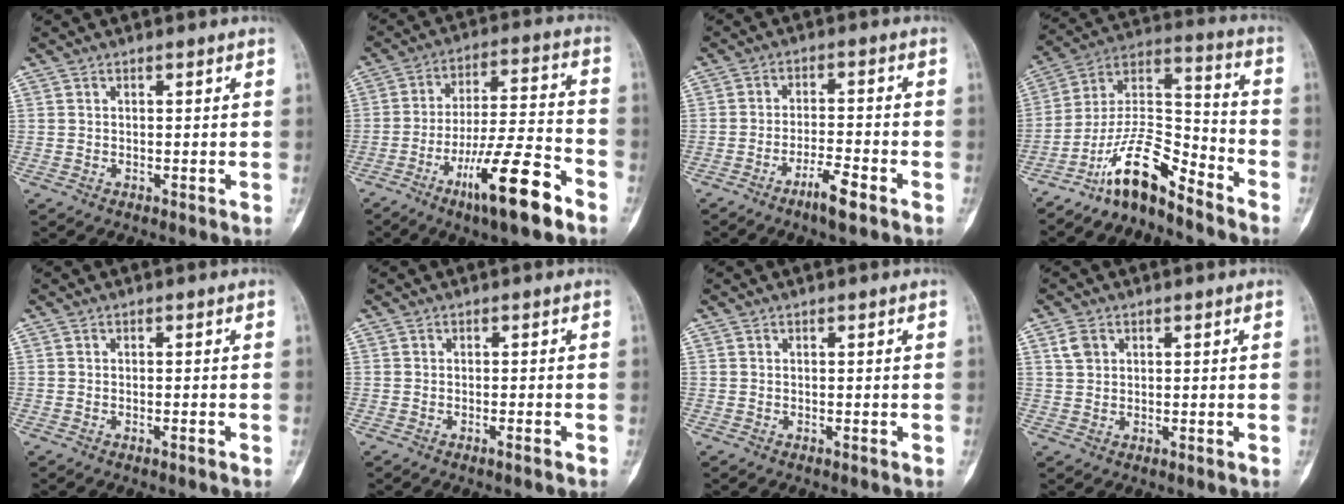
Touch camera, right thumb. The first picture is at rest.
{"total": 16.2, "force": [-9.0, 2.8, 13.1], "torque": [-0.231, 0.050, -0.149]}
{"total": 5.4, "force": [-3.5, 0.7, 4.0], "torque": [-0.076, 0.021, -0.065]}
{"total": 12.8, "force": [-9.9, 3.7, 7.3], "torque": [-0.130, 0.103, -0.188]}
{"total": 0.6, "force": [-0.4, 0.0, 0.5], "torque": [-0.011, 0.002, -0.004]}
{"total": 1.0, "force": [-0.6, -0.1, 0.8], "torque": [-0.016, 0.002, -0.010]}
{"total": 0.0}
{"total": 2.6, "force": [1.2, 1.9, 1.3], "torque": [-0.018, 0.003, 0.026]}